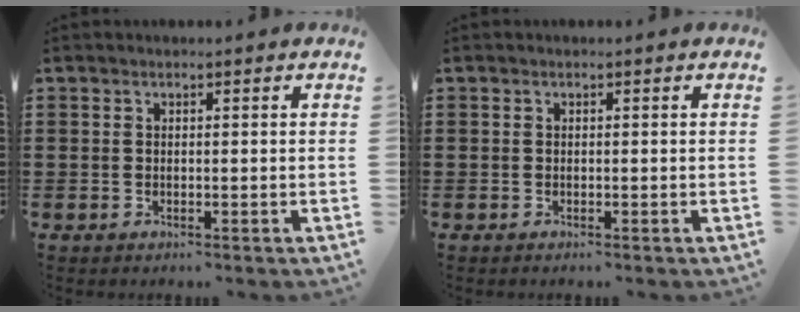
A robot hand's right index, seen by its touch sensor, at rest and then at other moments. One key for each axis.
{"total": 0.0}